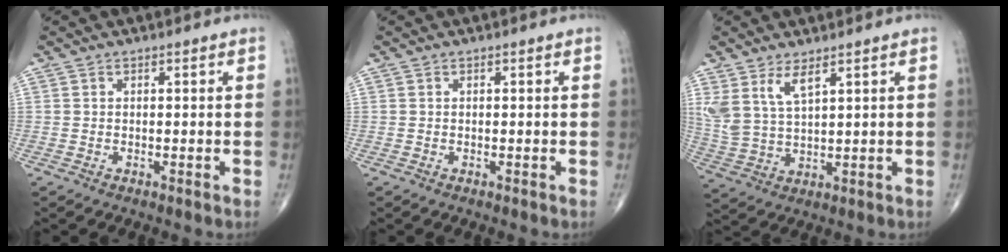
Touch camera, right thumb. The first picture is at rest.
{"total": 0.0}
{"total": 7.0, "force": [4.2, 2.5, 5.1], "torque": [-0.109, -0.021, 0.095]}